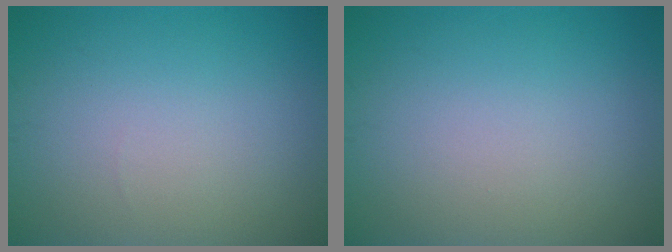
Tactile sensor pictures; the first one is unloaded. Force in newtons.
{"total": 0.0}